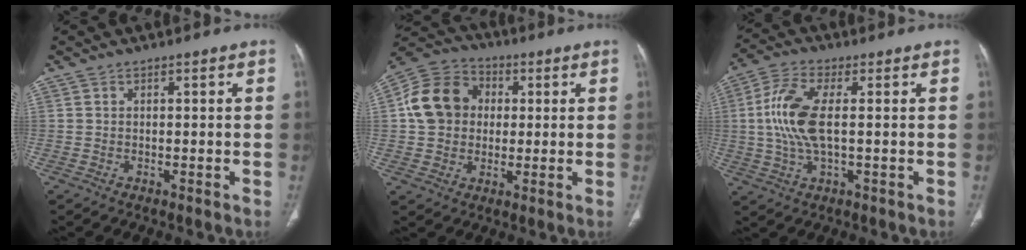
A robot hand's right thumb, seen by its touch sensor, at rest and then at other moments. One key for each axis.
{"total": 13.1, "fx": 1.5, "fy": 11.0, "fz": 6.9, "tx": -0.113, "ty": 0.020, "tz": 0.017}
{"total": 10.6, "fx": 0.6, "fy": 4.2, "fz": 9.7, "tx": -0.229, "ty": 0.009, "tz": 0.011}